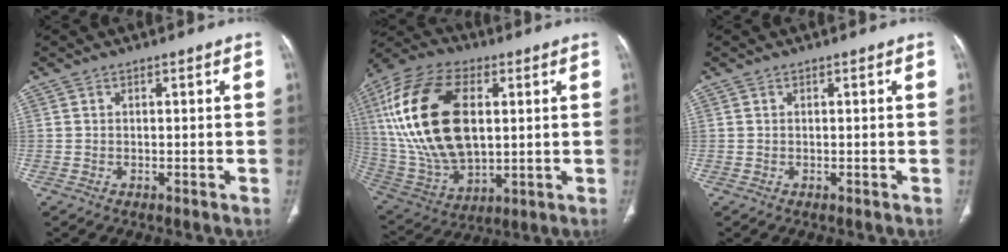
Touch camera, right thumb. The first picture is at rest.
{"total": 25.2, "force": [4.7, 14.3, 20.2], "torque": [-0.405, -0.010, 0.090]}
{"total": 0.0}